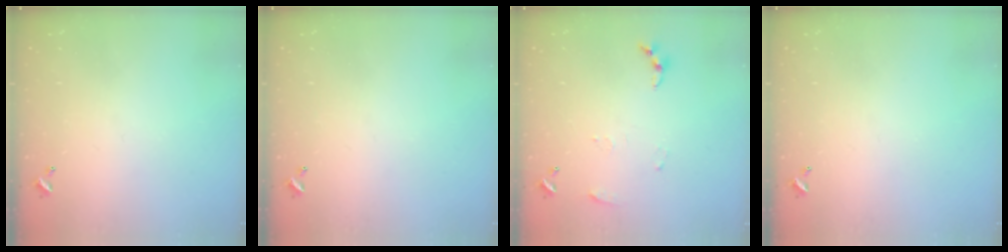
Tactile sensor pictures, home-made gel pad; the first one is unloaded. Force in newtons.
{"total": 0.0}
{"total": 6.4, "press": 6.4, "slide": 0.7}
{"total": 0.0}